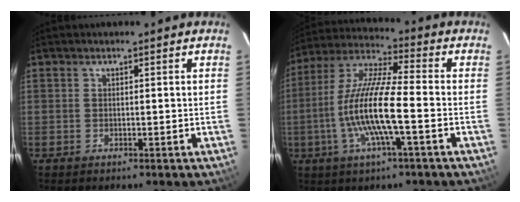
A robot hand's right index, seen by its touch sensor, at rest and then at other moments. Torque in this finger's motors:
{"motor_torque": [1.85, -0.29, 1.05, 0.21]}